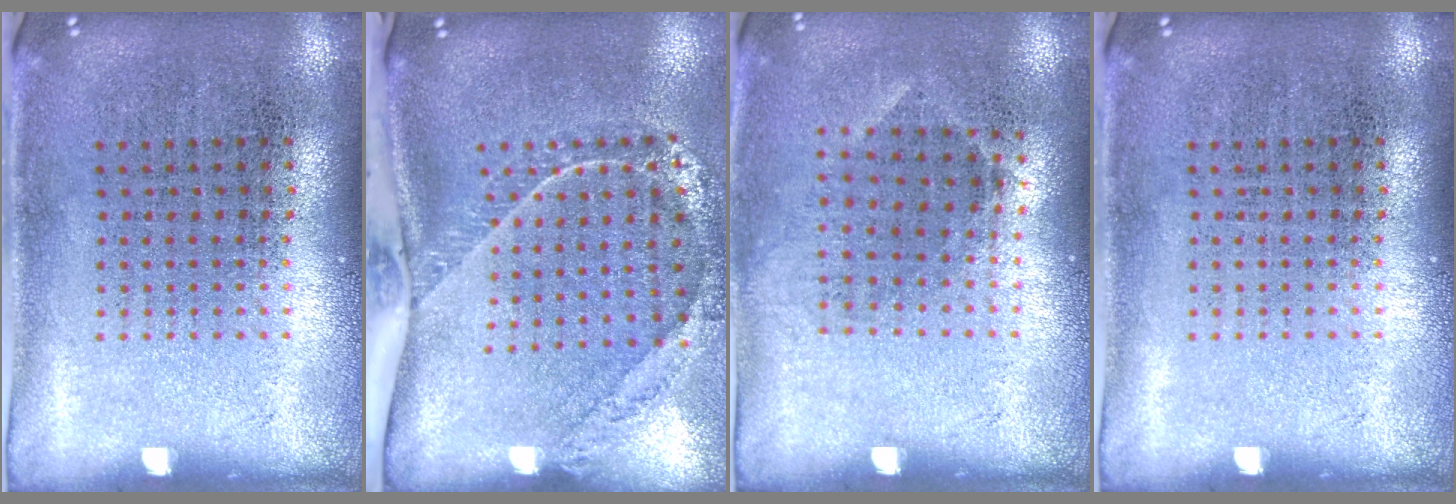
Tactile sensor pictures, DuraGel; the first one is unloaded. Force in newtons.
{"total": 2.1, "press": 1.6, "slide": 1.3}
{"total": 0.8, "press": 0.7, "slide": 0.5}
{"total": 0.0}